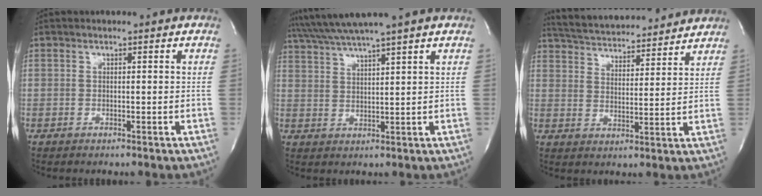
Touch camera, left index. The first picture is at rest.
{"total": 8.1, "force": [6.8, -1.8, 4.0], "torque": [-0.075, 0.019, 0.119]}
{"total": 17.3, "force": [16.2, 3.0, 5.4], "torque": [-0.096, 0.026, 0.240]}